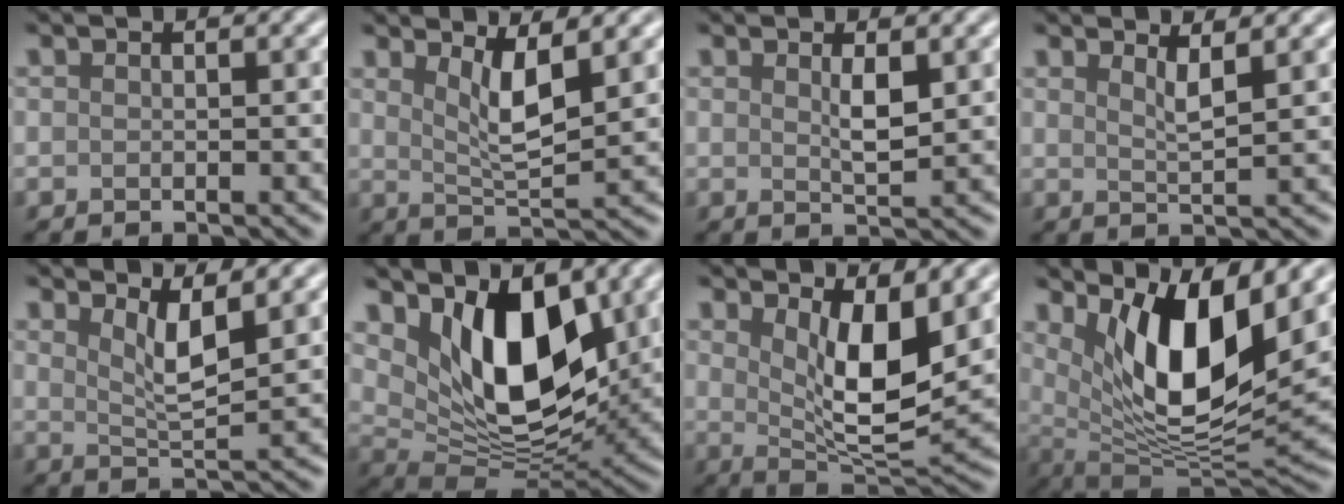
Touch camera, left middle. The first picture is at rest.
{"total": 3.8, "force": [1.8, 0.9, 3.2], "torque": [-0.060, -0.010, 0.036]}
{"total": 1.9, "force": [0.8, 0.4, 1.7], "torque": [-0.033, -0.004, 0.014]}
{"total": 2.1, "force": [1.3, 0.5, 1.6], "torque": [-0.019, -0.003, 0.019]}
{"total": 3.4, "force": [1.8, 0.8, 2.8], "torque": [-0.050, -0.008, 0.035]}
{"total": 8.8, "force": [3.3, 4.7, 6.6], "torque": [-0.115, -0.026, 0.056]}
{"total": 7.1, "force": [2.3, 2.4, 6.2], "torque": [-0.109, -0.021, 0.044]}
{"total": 10.5, "force": [4.1, 3.6, 8.9], "torque": [-0.148, -0.023, 0.082]}